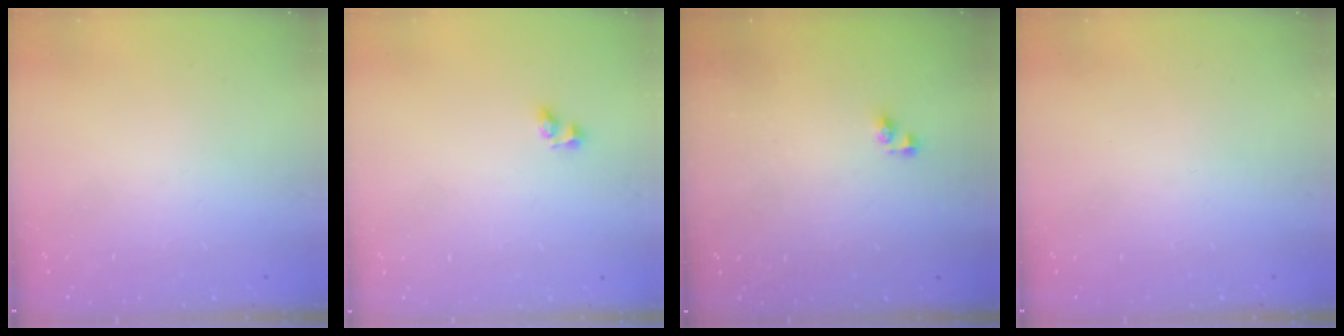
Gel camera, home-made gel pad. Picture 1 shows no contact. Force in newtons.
{"total": 4.5, "press": 4.5, "slide": 0.4}
{"total": 3.7, "press": 3.7, "slide": 0.2}
{"total": 0.0}